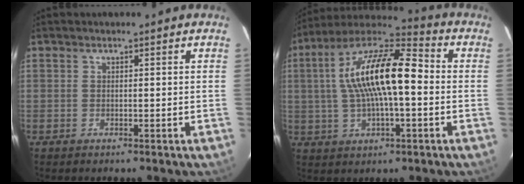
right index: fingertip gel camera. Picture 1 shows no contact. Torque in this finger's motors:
{"motor_torque": [1.62, 0.52, 1.05, 0.21]}